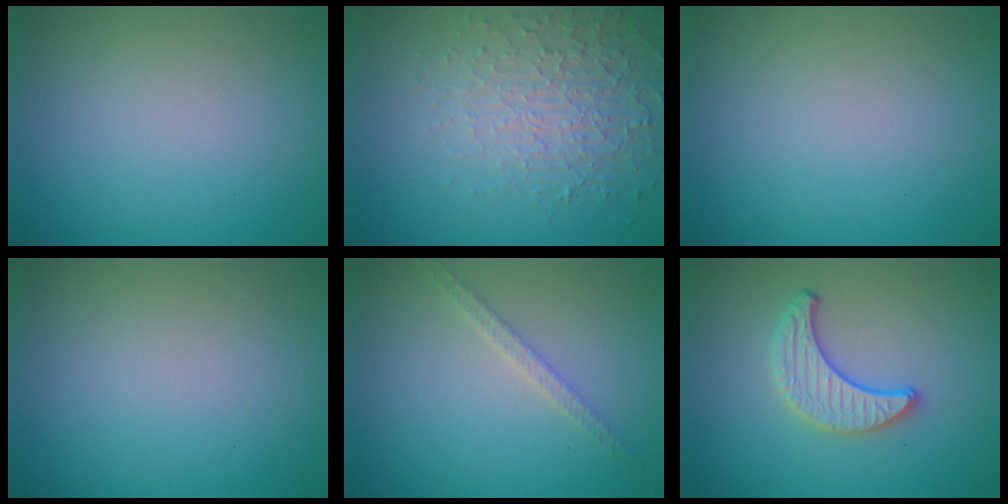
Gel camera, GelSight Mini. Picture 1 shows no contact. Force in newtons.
{"total": 5.1, "press": 3.4, "slide": 3.7}
{"total": 0.0}
{"total": 0.0}
{"total": 1.7, "press": 1.7, "slide": 0.2}
{"total": 3.2, "press": 3.0, "slide": 1.1}